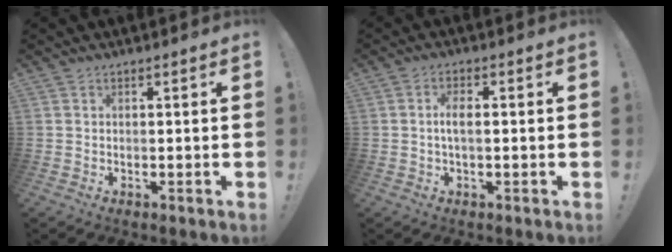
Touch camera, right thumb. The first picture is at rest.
{"total": 4.0, "force": [-0.2, 1.4, 3.7], "torque": [-0.070, 0.003, -0.007]}